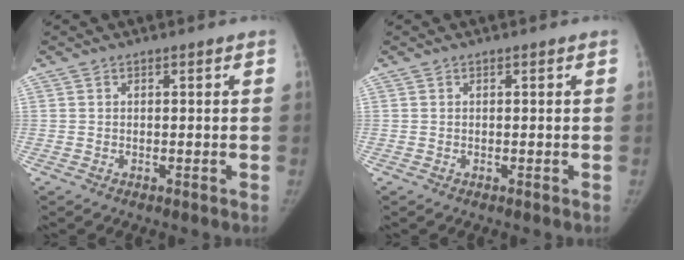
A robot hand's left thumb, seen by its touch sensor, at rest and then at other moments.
{"total": 0.0}